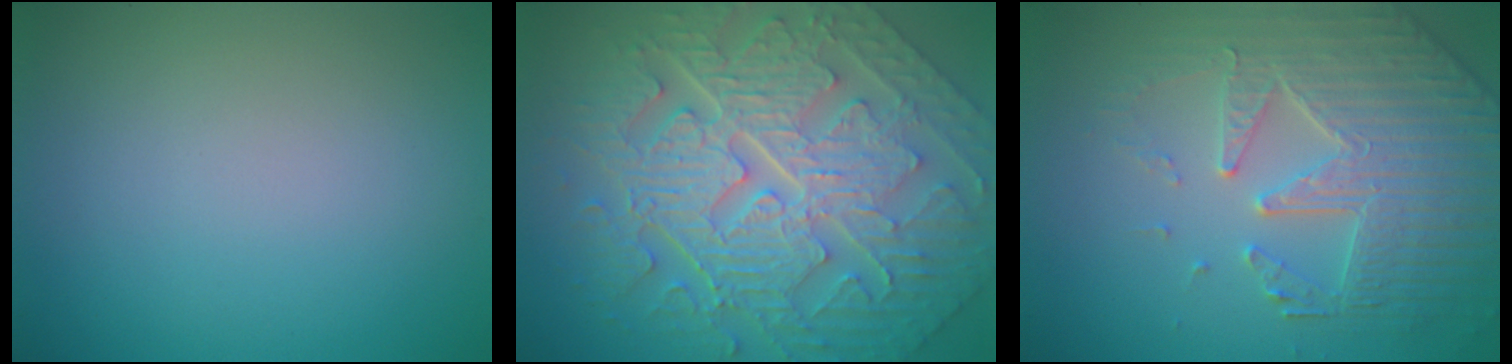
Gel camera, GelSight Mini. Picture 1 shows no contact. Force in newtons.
{"total": 11.7, "press": 7.9, "slide": 8.6}
{"total": 5.3, "press": 5.0, "slide": 2.0}